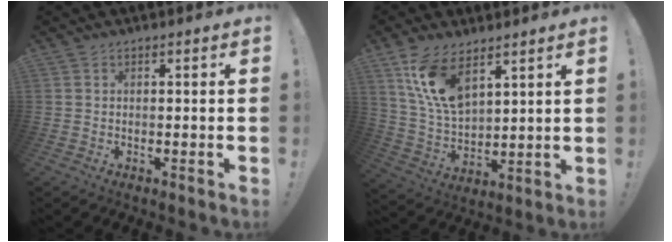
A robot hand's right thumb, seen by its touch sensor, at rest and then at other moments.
{"total": 13.6, "force": [8.5, 6.6, 8.3], "torque": [-0.178, -0.042, 0.161]}